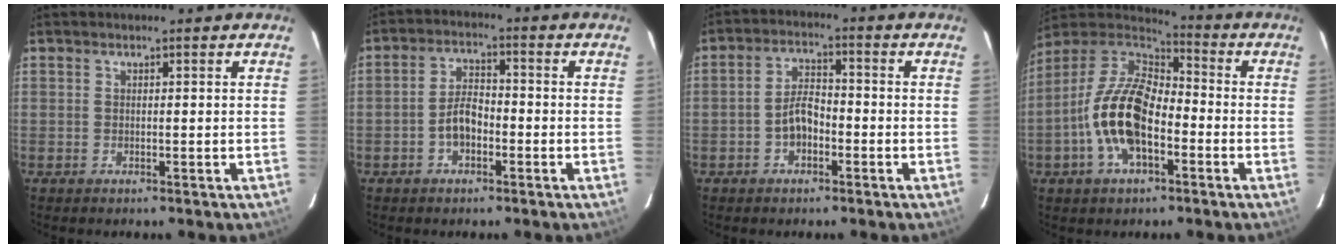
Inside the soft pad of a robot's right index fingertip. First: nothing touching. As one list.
[{"total": 4.9, "force": [-2.0, 2.7, 3.6], "torque": [-0.070, 0.013, -0.033]}, {"total": 4.9, "force": [-2.0, 2.9, 3.5], "torque": [-0.066, 0.013, -0.031]}, {"total": 15.8, "force": [-4.6, 8.3, 12.7], "torque": [-0.257, 0.005, -0.089]}]